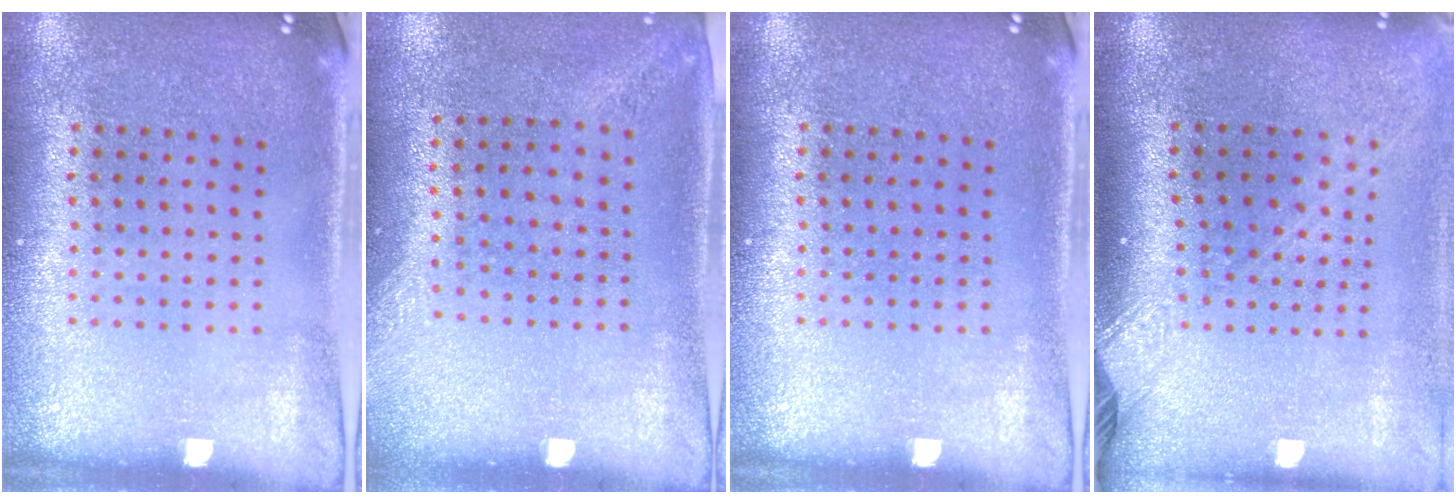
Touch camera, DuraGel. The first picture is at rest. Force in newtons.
{"total": 1.4, "press": 1.0, "slide": 1.0}
{"total": 0.0}
{"total": 2.2, "press": 1.7, "slide": 1.4}